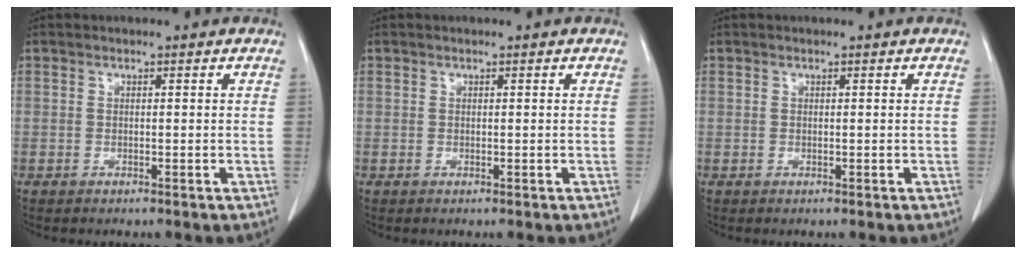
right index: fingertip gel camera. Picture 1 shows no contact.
{"total": 0.0}
{"total": 0.0}